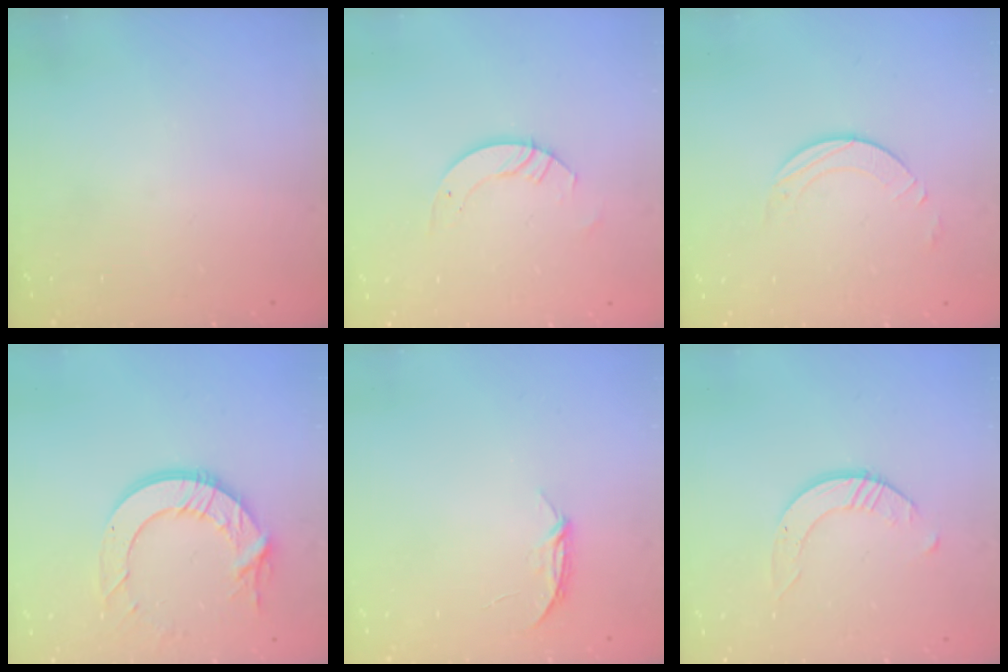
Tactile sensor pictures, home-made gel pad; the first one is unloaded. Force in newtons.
{"total": 3.3, "press": 3.3, "slide": 0.2}
{"total": 2.7, "press": 2.7, "slide": 0.2}
{"total": 12.6, "press": 12.6, "slide": 1.1}
{"total": 3.8, "press": 3.8, "slide": 0.5}
{"total": 3.1, "press": 3.1, "slide": 0.3}